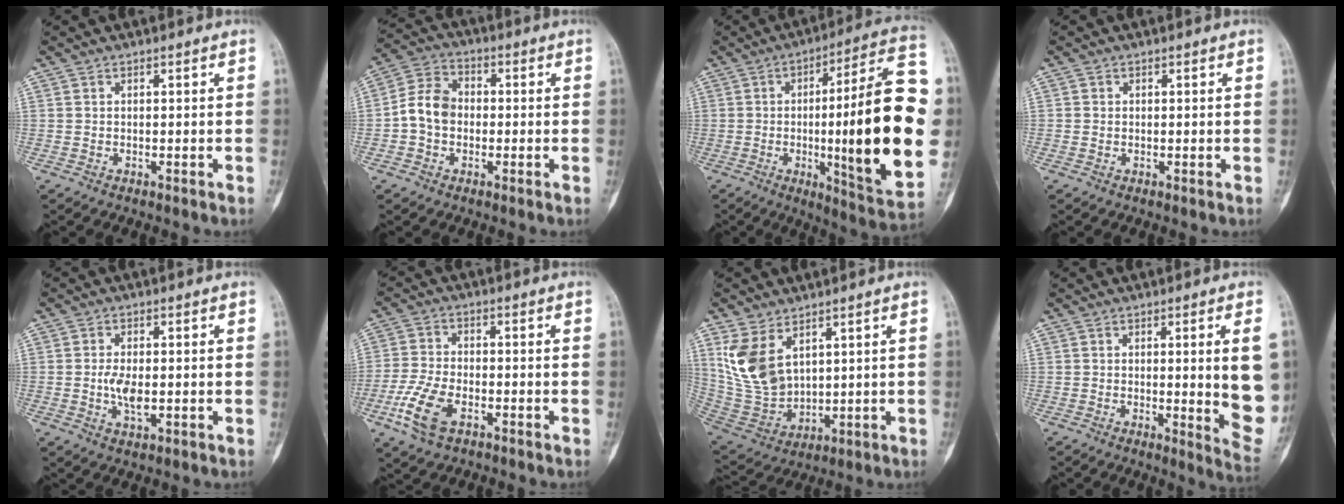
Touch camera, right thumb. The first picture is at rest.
{"total": 7.9, "force": [-0.9, 6.2, 4.8], "torque": [-0.076, 0.028, -0.030]}
{"total": 29.4, "force": [-1.8, 4.9, 29.0], "torque": [-0.396, 0.001, -0.032]}
{"total": 0.6, "force": [0.0, 0.6, 0.1], "torque": [0.002, 0.002, -0.002]}
{"total": 4.8, "force": [-0.4, 2.3, 4.1], "torque": [-0.081, -0.005, -0.009]}
{"total": 9.2, "force": [-3.9, 5.0, 6.7], "torque": [-0.151, 0.008, -0.078]}
{"total": 11.8, "force": [5.3, 7.3, 7.7], "torque": [-0.143, -0.022, 0.129]}
{"total": 12.3, "force": [1.0, 1.9, 12.1], "torque": [-0.141, -0.022, 0.018]}